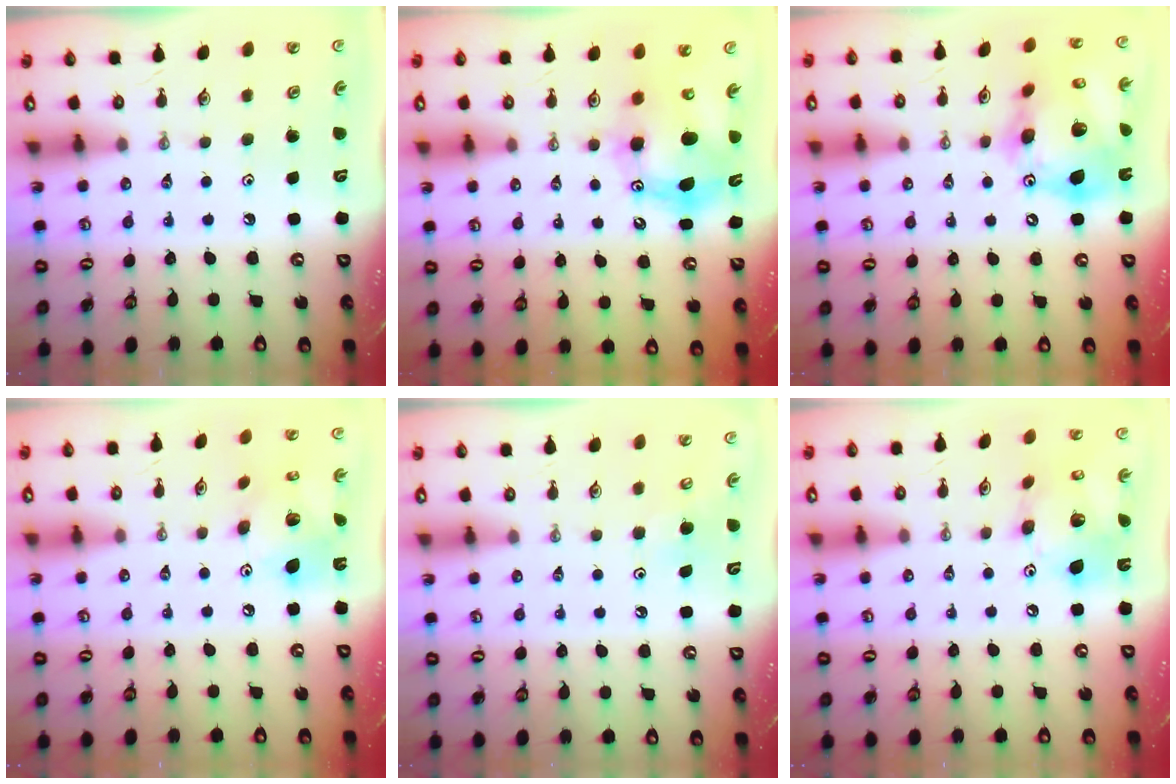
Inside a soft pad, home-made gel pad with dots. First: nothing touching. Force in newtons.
{"total": 11.6, "press": 11.3, "slide": 2.7}
{"total": 22.1, "press": 21.8, "slide": 3.5}
{"total": 13.4, "press": 13.3, "slide": 1.2}
{"total": 5.5, "press": 5.4, "slide": 0.6}
{"total": 15.2, "press": 15.1, "slide": 1.9}